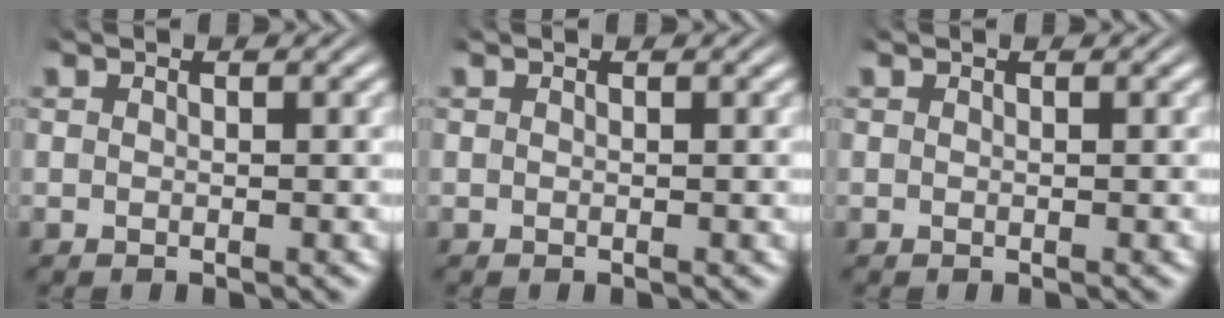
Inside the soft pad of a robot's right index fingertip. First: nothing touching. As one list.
[{"total": 0.0}, {"total": 0.0}]